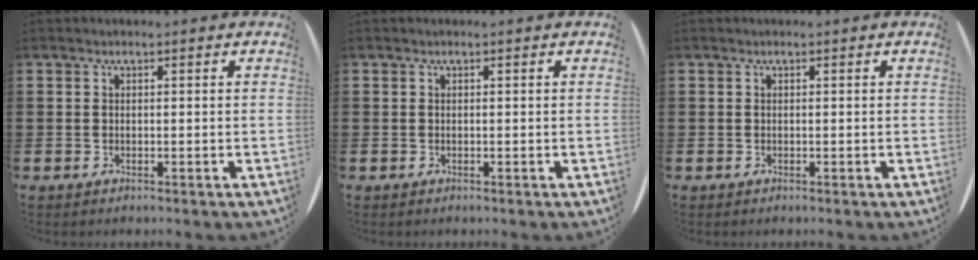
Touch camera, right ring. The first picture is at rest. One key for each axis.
{"total": 0.0}
{"total": 0.0}